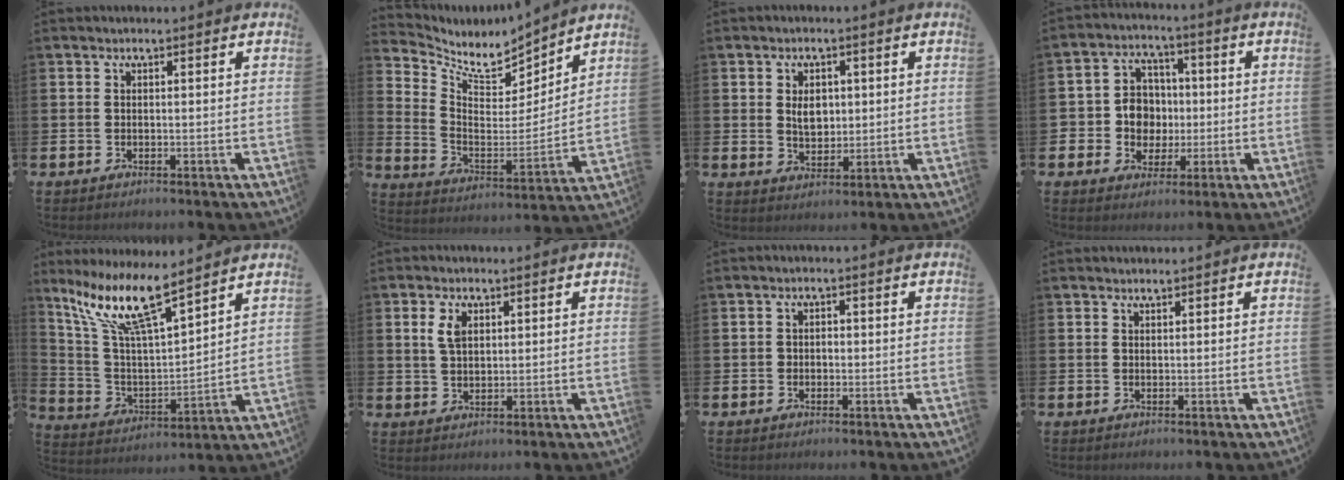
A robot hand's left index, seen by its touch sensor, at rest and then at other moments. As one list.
[{"total": 7.2, "force": [6.5, 2.6, 1.3], "torque": [-0.064, -0.057, 0.113]}, {"total": 3.4, "force": [0.9, 2.4, 2.3], "torque": [-0.033, 0.003, 0.012]}, {"total": 7.1, "force": [0.1, 6.6, 2.6], "torque": [-0.063, 0.016, 0.001]}, {"total": 11.4, "force": [8.6, 2.4, 7.1], "torque": [-0.164, -0.039, 0.149]}, {"total": 2.9, "force": [1.6, 1.7, 1.8], "torque": [-0.023, -0.001, 0.025]}, {"total": 1.3, "force": [-0.4, 1.1, 0.5], "torque": [-0.002, 0.002, -0.011]}, {"total": 0.6, "force": [0.6, 0.0, 0.0], "torque": [0.008, -0.004, 0.010]}]